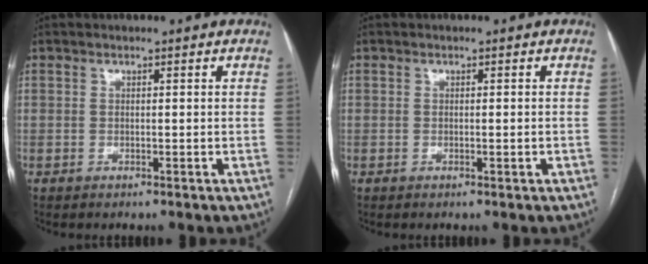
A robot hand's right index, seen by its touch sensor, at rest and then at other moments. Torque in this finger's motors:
{"motor_torque": [-0.26, 0.18, 0.04, 0.01]}